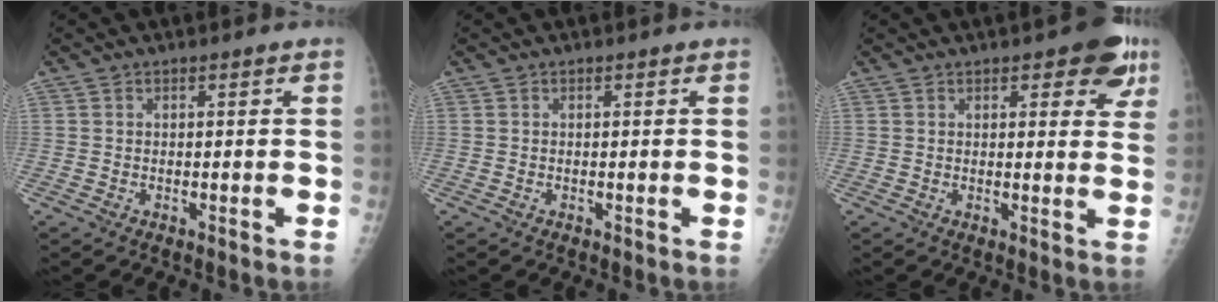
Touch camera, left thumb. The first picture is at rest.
{"total": 0.0}
{"total": 7.2, "force": [4.1, 3.2, 5.0], "torque": [-0.025, -0.013, 0.042]}